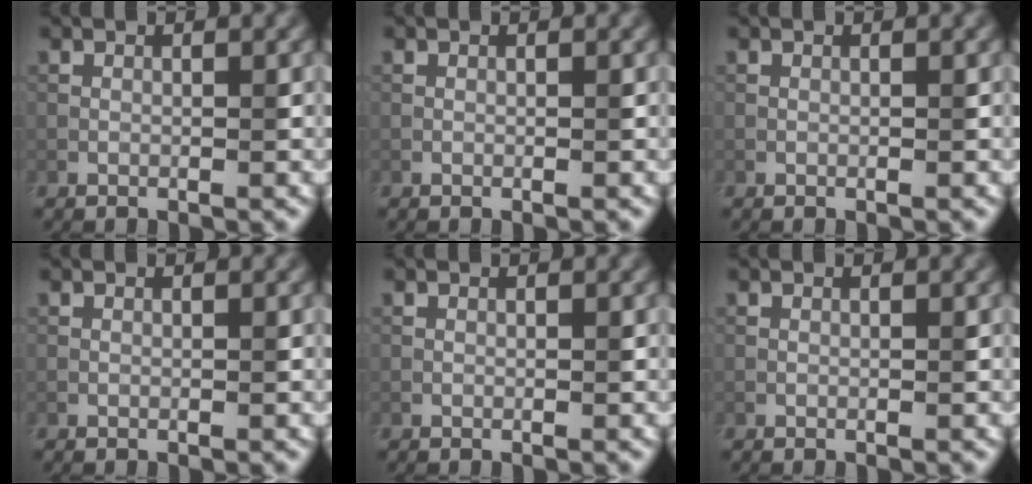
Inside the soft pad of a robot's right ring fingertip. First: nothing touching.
{"total": 0.0}
{"total": 0.0}
{"total": 0.0}
{"total": 0.0}
{"total": 0.0}